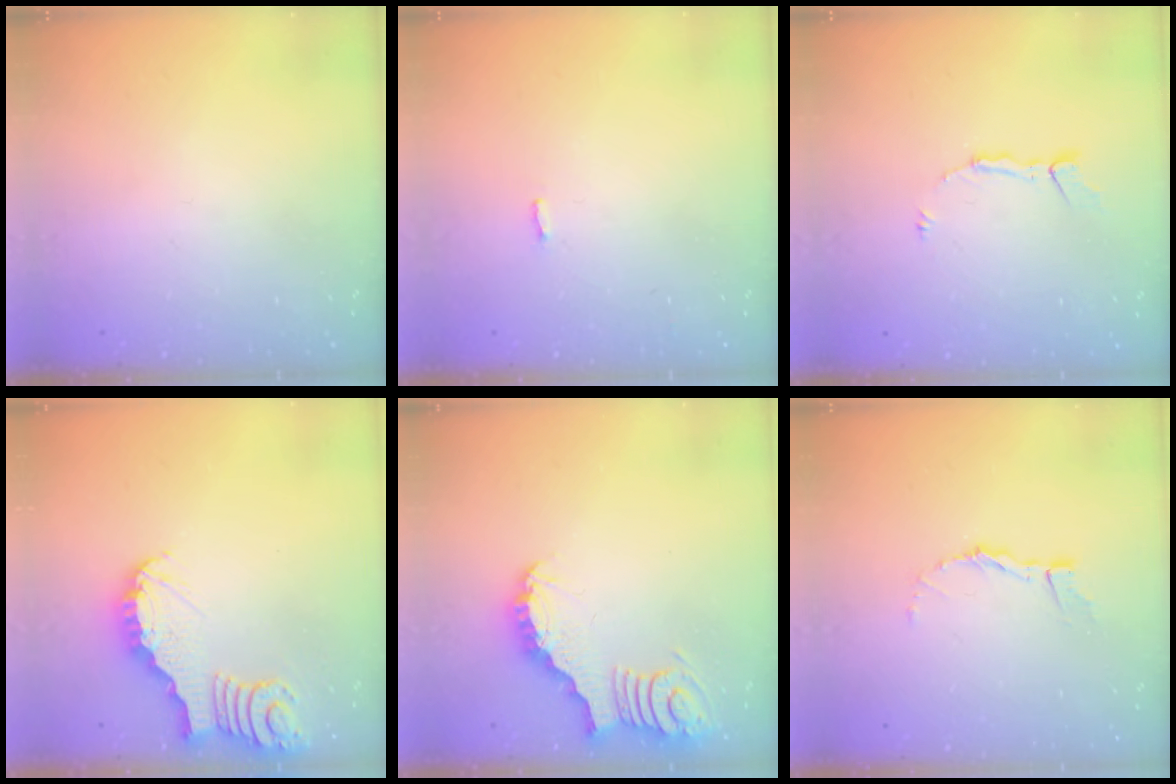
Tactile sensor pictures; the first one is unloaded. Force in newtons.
{"total": 1.6, "press": 1.6, "slide": 0.2}
{"total": 4.0, "press": 4.0, "slide": 0.1}
{"total": 3.2, "press": 3.2, "slide": 0.2}
{"total": 3.6, "press": 3.5, "slide": 0.6}
{"total": 3.8, "press": 3.8, "slide": 0.3}